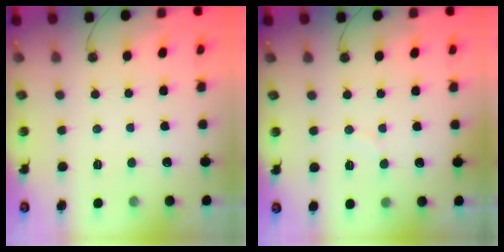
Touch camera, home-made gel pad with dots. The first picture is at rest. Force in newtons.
{"total": 2.9, "press": 2.9, "slide": 0.3}